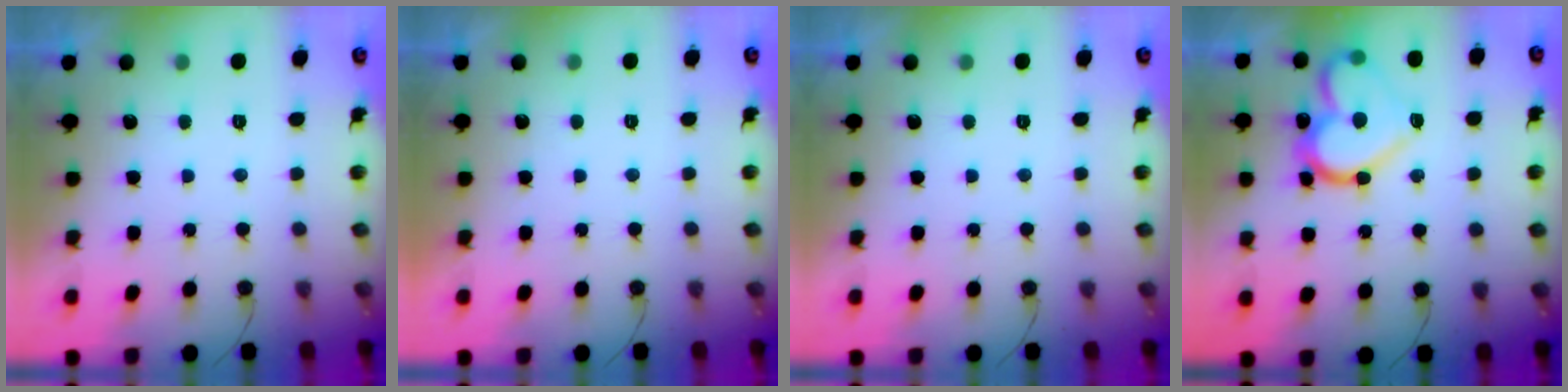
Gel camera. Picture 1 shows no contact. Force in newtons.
{"total": 1.8, "press": 1.8, "slide": 0.0}
{"total": 0.0}
{"total": 18.6, "press": 18.6, "slide": 1.4}